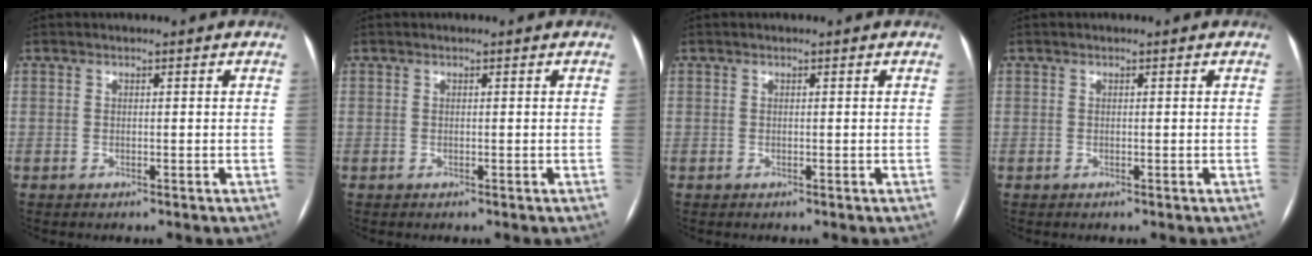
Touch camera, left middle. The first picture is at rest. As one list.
[{"total": 0.0}, {"total": 0.0}, {"total": 0.0}]